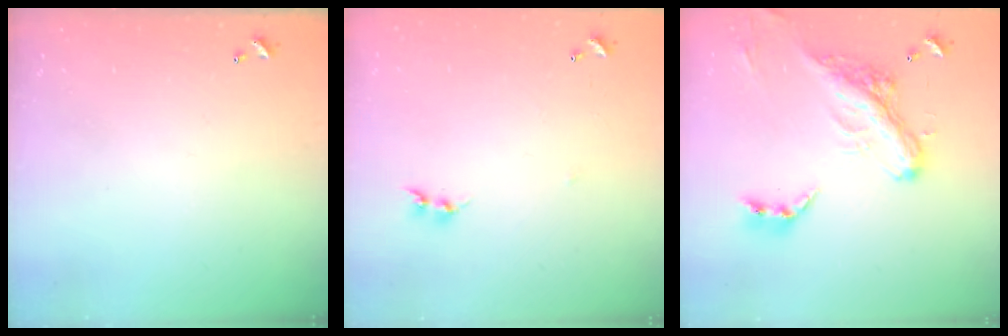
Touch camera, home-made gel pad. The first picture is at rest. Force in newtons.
{"total": 7.6, "press": 7.6, "slide": 0.4}
{"total": 10.0, "press": 9.8, "slide": 2.0}